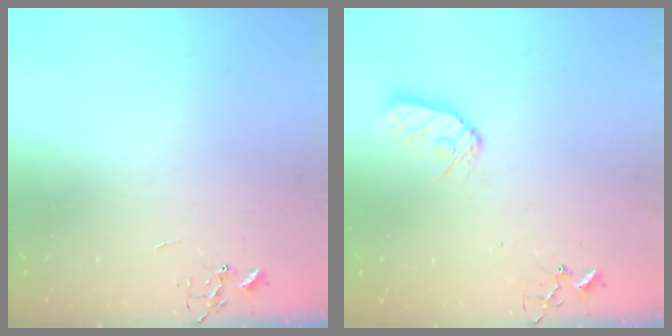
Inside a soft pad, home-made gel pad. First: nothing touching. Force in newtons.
{"total": 9.0, "press": 8.9, "slide": 0.8}